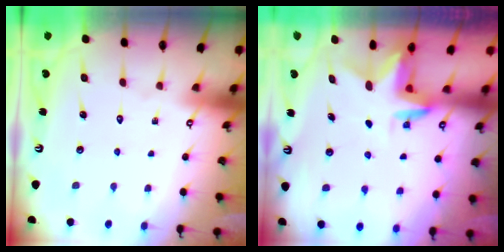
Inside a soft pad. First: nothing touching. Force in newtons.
{"total": 3.0, "press": 3.0, "slide": 0.2}